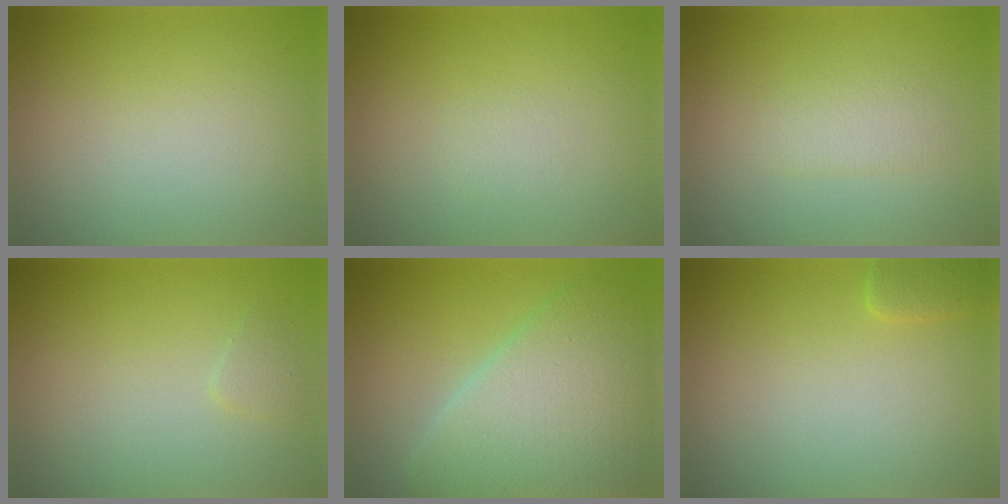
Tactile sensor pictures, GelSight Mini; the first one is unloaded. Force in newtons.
{"total": 0.6, "press": 0.6, "slide": 0.0}
{"total": 1.7, "press": 1.7, "slide": 0.1}
{"total": 0.7, "press": 0.7, "slide": 0.1}
{"total": 8.6, "press": 8.6, "slide": 0.4}
{"total": 1.2, "press": 1.2, "slide": 0.1}